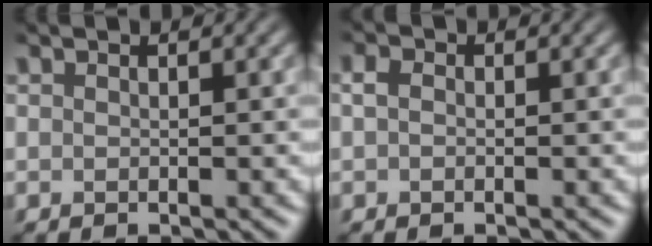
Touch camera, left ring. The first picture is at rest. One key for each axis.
{"total": 1.0, "fx": 0.0, "fy": 0.7, "fz": 0.6, "tx": -0.012, "ty": 0.002, "tz": -0.004}